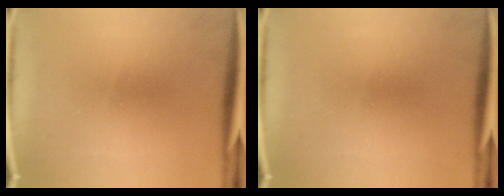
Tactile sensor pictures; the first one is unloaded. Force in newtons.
{"total": 0.0}